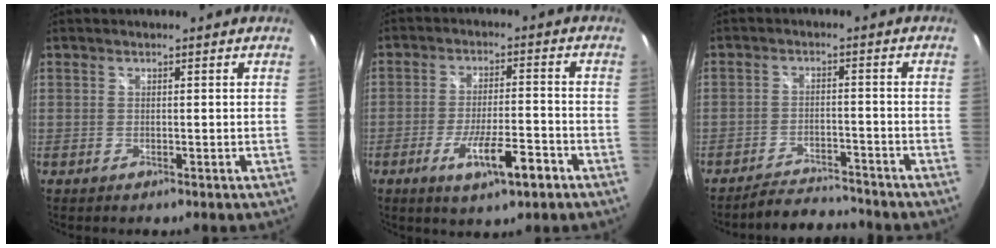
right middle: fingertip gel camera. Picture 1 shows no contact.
{"total": 9.2, "force": [-4.9, 1.9, 7.6], "torque": [-0.143, -0.018, -0.076]}
{"total": 7.3, "force": [-7.1, 0.8, 1.1], "torque": [-0.041, 0.003, -0.111]}